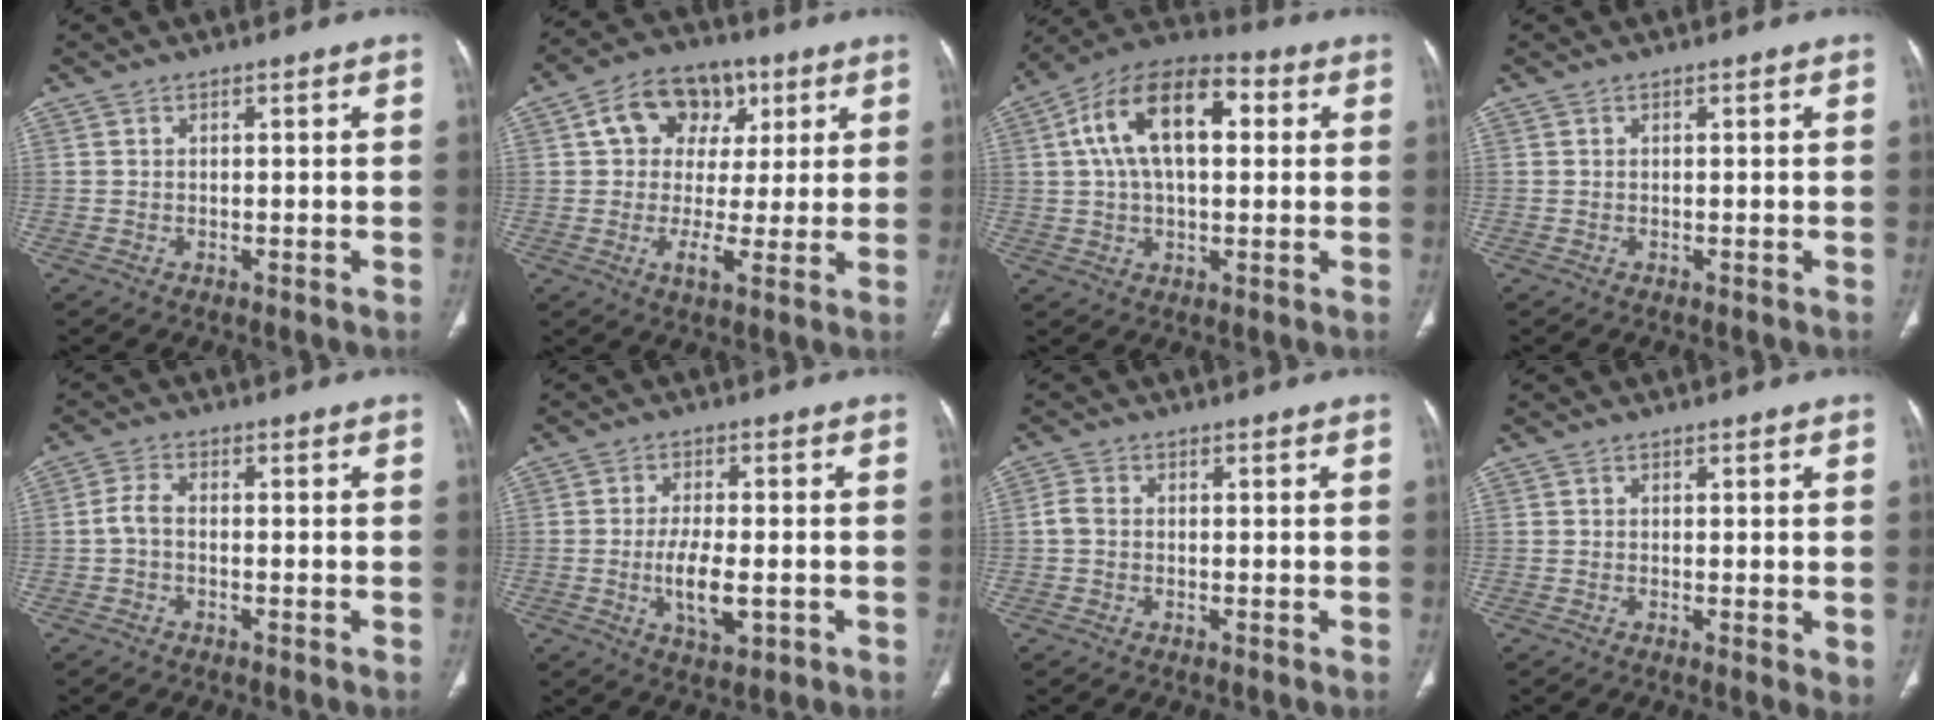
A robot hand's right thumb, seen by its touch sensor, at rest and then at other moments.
{"total": 12.7, "force": [3.9, 9.5, 7.6], "torque": [-0.089, 0.004, 0.054]}
{"total": 16.7, "force": [3.7, 9.2, 13.5], "torque": [-0.221, 0.027, 0.054]}
{"total": 0.0}
{"total": 2.9, "force": [-0.7, 1.5, 2.3], "torque": [-0.050, 0.008, -0.022]}
{"total": 7.2, "force": [-1.7, 3.2, 6.2], "torque": [-0.106, -0.002, -0.025]}
{"total": 2.1, "force": [-0.3, 1.6, 1.4], "torque": [-0.029, 0.004, -0.012]}
{"total": 2.6, "force": [-0.3, 0.9, 2.5], "torque": [-0.034, -0.009, -0.007]}